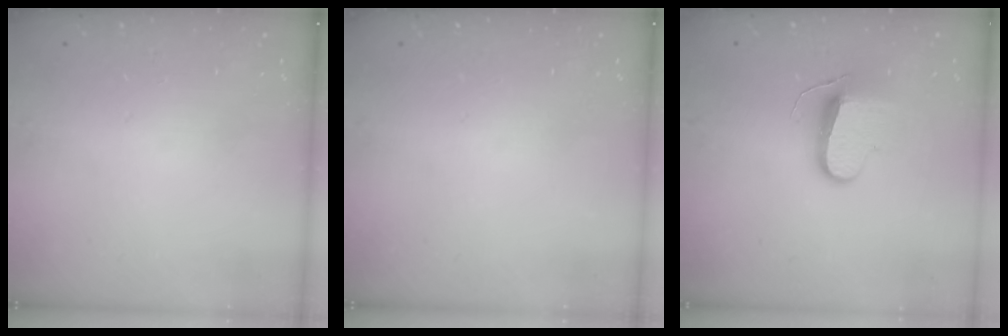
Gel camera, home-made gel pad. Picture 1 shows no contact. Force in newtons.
{"total": 0.0}
{"total": 9.6, "press": 9.6, "slide": 0.2}